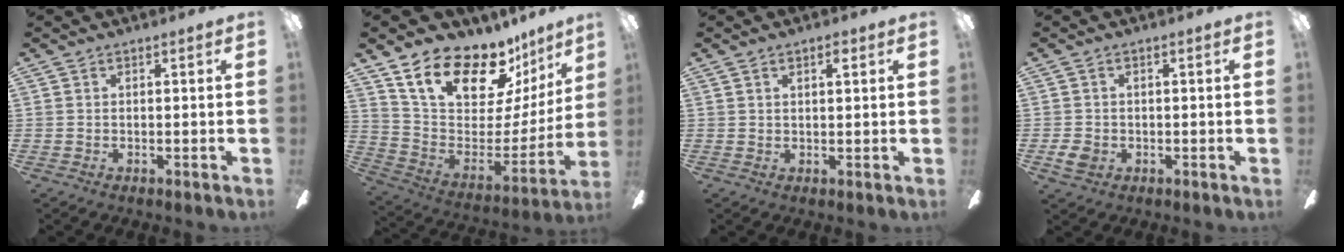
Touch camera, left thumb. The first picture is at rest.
{"total": 21.8, "force": [16.2, 9.8, 10.8], "torque": [-0.175, -0.113, 0.292]}
{"total": 1.9, "force": [1.2, 0.5, 1.4], "torque": [-0.023, -0.001, 0.018]}
{"total": 3.2, "force": [-0.9, 2.4, 2.0], "torque": [-0.045, 0.003, -0.020]}